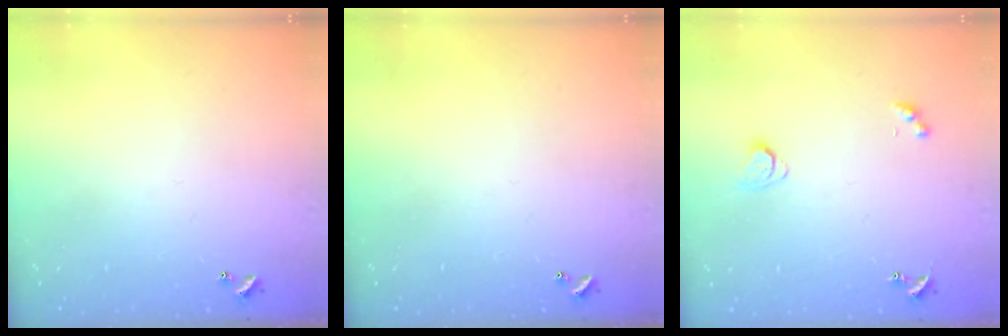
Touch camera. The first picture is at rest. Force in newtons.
{"total": 0.0}
{"total": 1.7, "press": 1.7, "slide": 0.3}